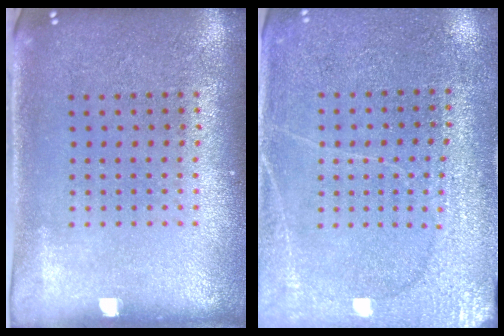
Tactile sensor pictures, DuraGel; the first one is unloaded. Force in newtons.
{"total": 2.8, "press": 2.7, "slide": 0.7}